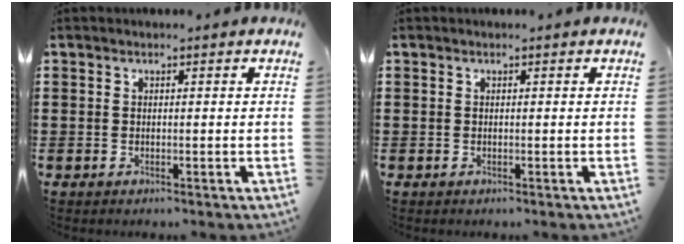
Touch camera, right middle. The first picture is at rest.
{"total": 0.0}